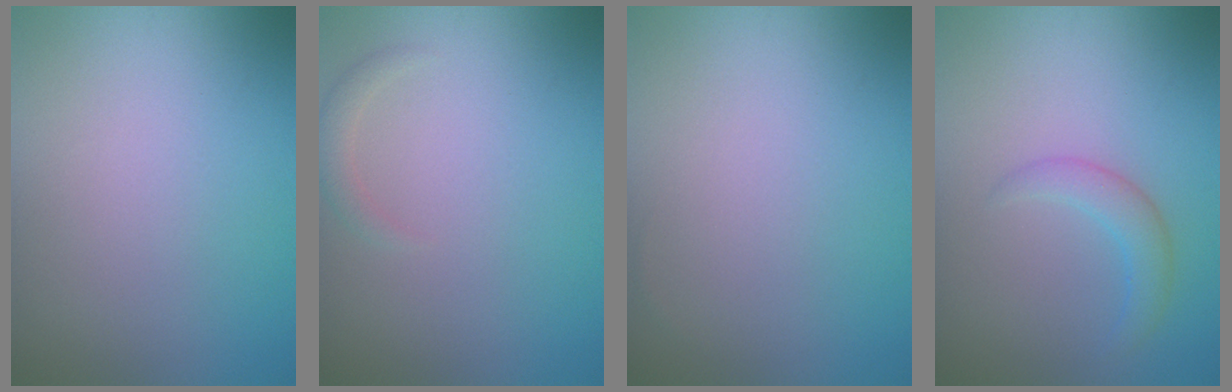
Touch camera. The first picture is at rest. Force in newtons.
{"total": 1.1, "press": 1.1, "slide": 0.1}
{"total": 0.0}
{"total": 2.0, "press": 2.0, "slide": 0.1}